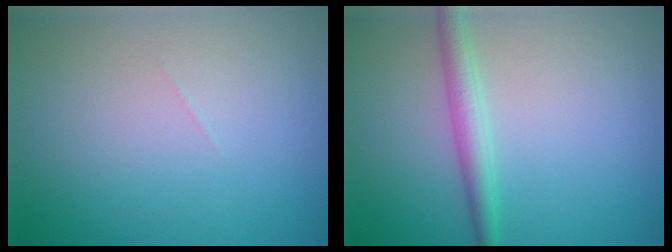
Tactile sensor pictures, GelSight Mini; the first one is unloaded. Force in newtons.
{"total": 2.5, "press": 2.5, "slide": 0.0}